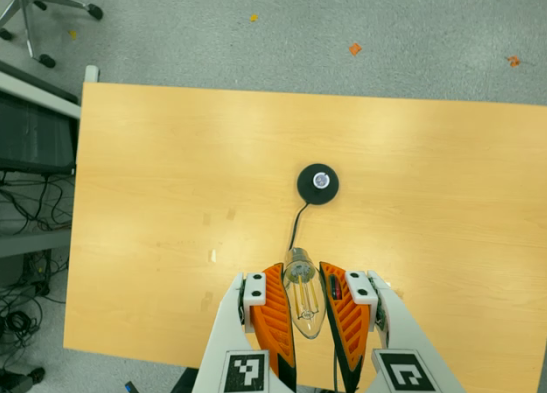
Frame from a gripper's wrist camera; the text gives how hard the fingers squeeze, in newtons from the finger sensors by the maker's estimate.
{"total": 21.5, "left": 23.6, "right": 19.5}